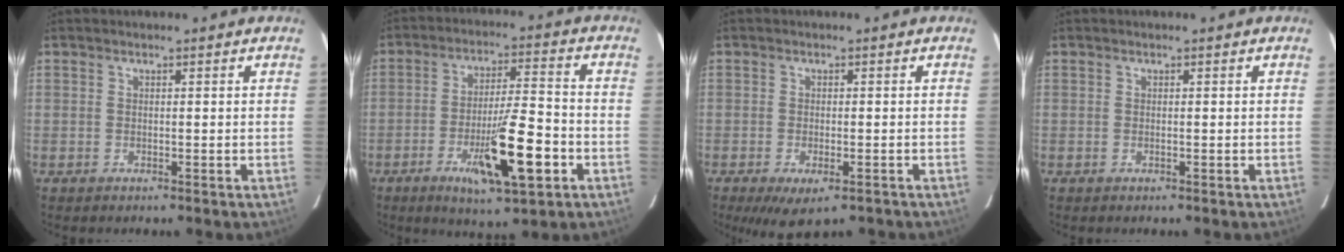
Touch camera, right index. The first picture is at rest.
{"total": 13.0, "force": [-5.1, 1.7, 11.8], "torque": [-0.198, -0.011, -0.078]}
{"total": 6.0, "force": [-4.1, 2.1, 3.9], "torque": [-0.057, -0.011, -0.062]}
{"total": 0.0}